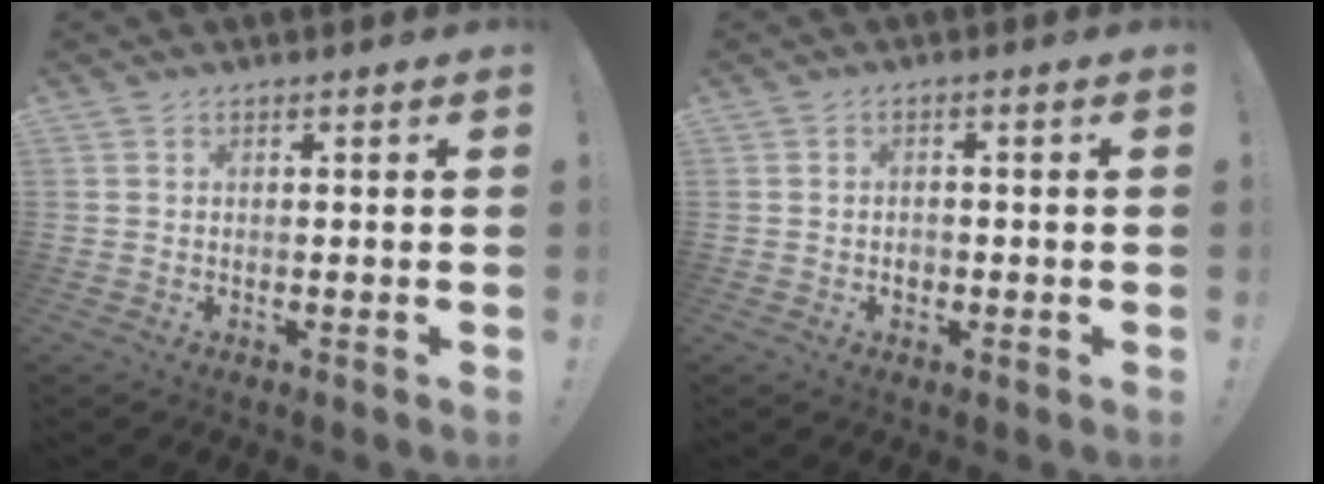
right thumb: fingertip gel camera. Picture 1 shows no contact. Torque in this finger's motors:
{"motor_torque": [0.14, 0.03, 0.03, -0.23, 0.00]}